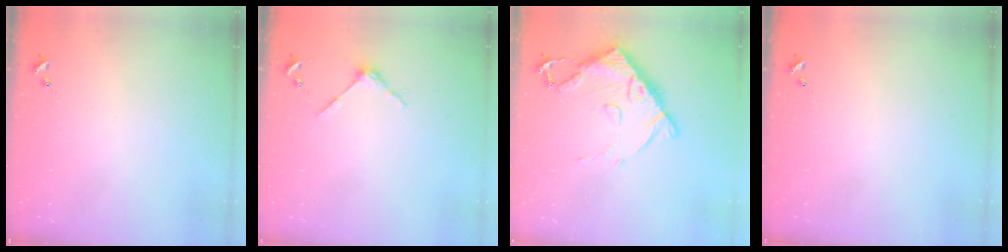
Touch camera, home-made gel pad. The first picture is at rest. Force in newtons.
{"total": 3.8, "press": 3.7, "slide": 0.4}
{"total": 11.5, "press": 11.5, "slide": 1.1}
{"total": 0.0}